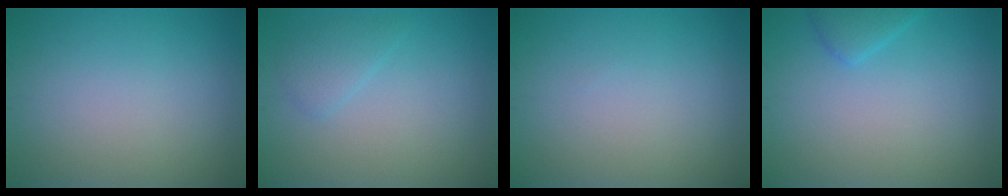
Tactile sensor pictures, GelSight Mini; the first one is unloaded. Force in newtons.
{"total": 1.7, "press": 1.7, "slide": 0.1}
{"total": 0.0}
{"total": 1.7, "press": 1.7, "slide": 0.1}